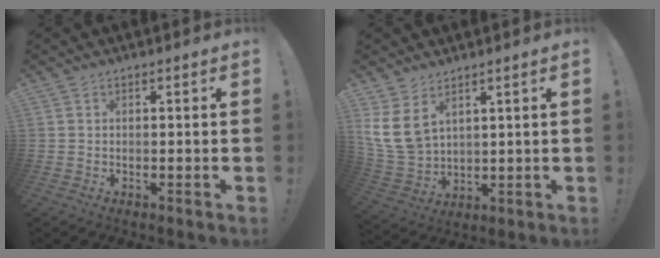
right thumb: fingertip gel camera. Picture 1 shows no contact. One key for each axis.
{"total": 9.9, "fx": 4.9, "fy": 6.2, "fz": 6.0, "tx": -0.132, "ty": -0.032, "tz": 0.101}